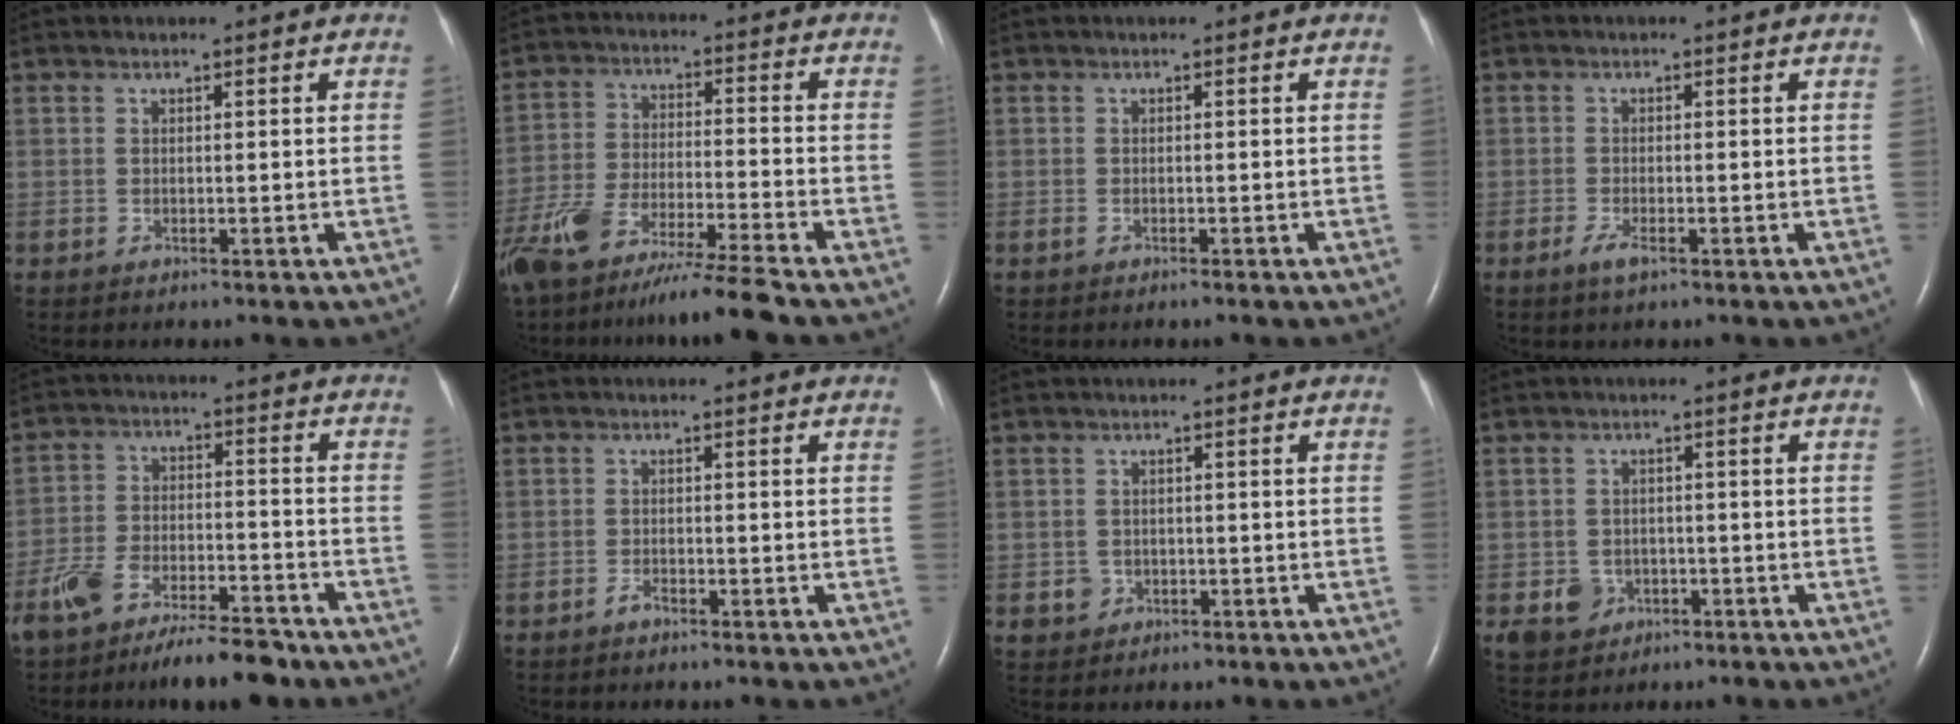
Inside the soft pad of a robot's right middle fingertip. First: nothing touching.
{"total": 15.2, "force": [-12.6, -0.5, 8.6], "torque": [-0.173, -0.039, -0.225]}
{"total": 0.7, "force": [-0.6, 0.0, 0.5], "torque": [-0.015, -0.002, -0.010]}
{"total": 2.0, "force": [-1.2, 0.4, 1.5], "torque": [-0.036, -0.004, -0.023]}
{"total": 12.6, "force": [-10.0, 3.3, 6.9], "torque": [-0.124, 0.003, -0.171]}
{"total": 1.2, "force": [-1.0, 0.3, 0.5], "torque": [-0.013, 0.000, -0.017]}
{"total": 2.1, "force": [-0.7, 2.0, 0.2], "torque": [-0.002, 0.009, -0.007]}
{"total": 3.9, "force": [-1.7, 3.4, 1.0], "torque": [-0.018, 0.006, -0.019]}